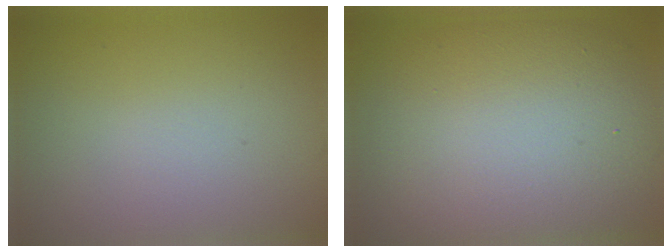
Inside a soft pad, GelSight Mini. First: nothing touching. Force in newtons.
{"total": 11.8, "press": 11.8, "slide": 0.5}